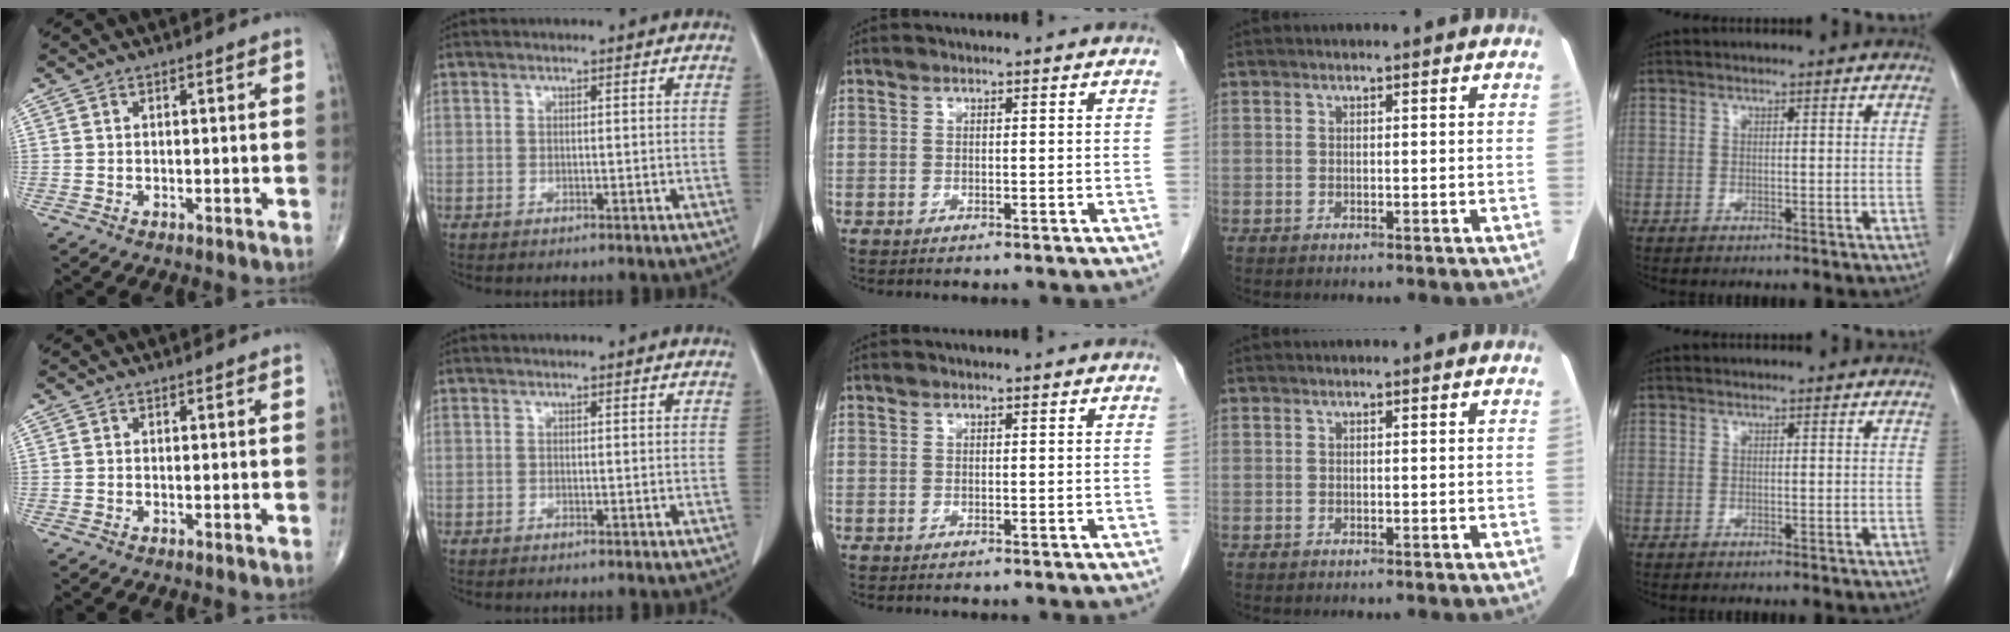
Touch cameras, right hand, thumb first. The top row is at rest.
{}